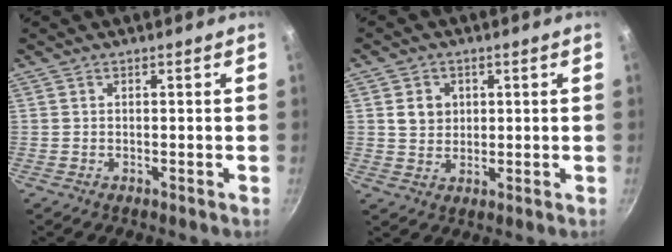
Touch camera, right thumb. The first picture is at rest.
{"total": 4.8, "force": [1.3, 4.1, 2.0], "torque": [-0.012, -0.004, 0.024]}